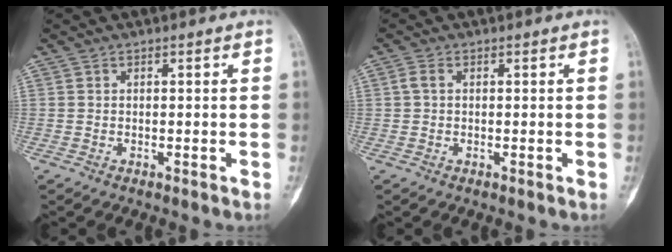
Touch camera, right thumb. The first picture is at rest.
{"total": 1.4, "force": [0.3, 1.0, 1.0], "torque": [-0.024, 0.004, 0.005]}